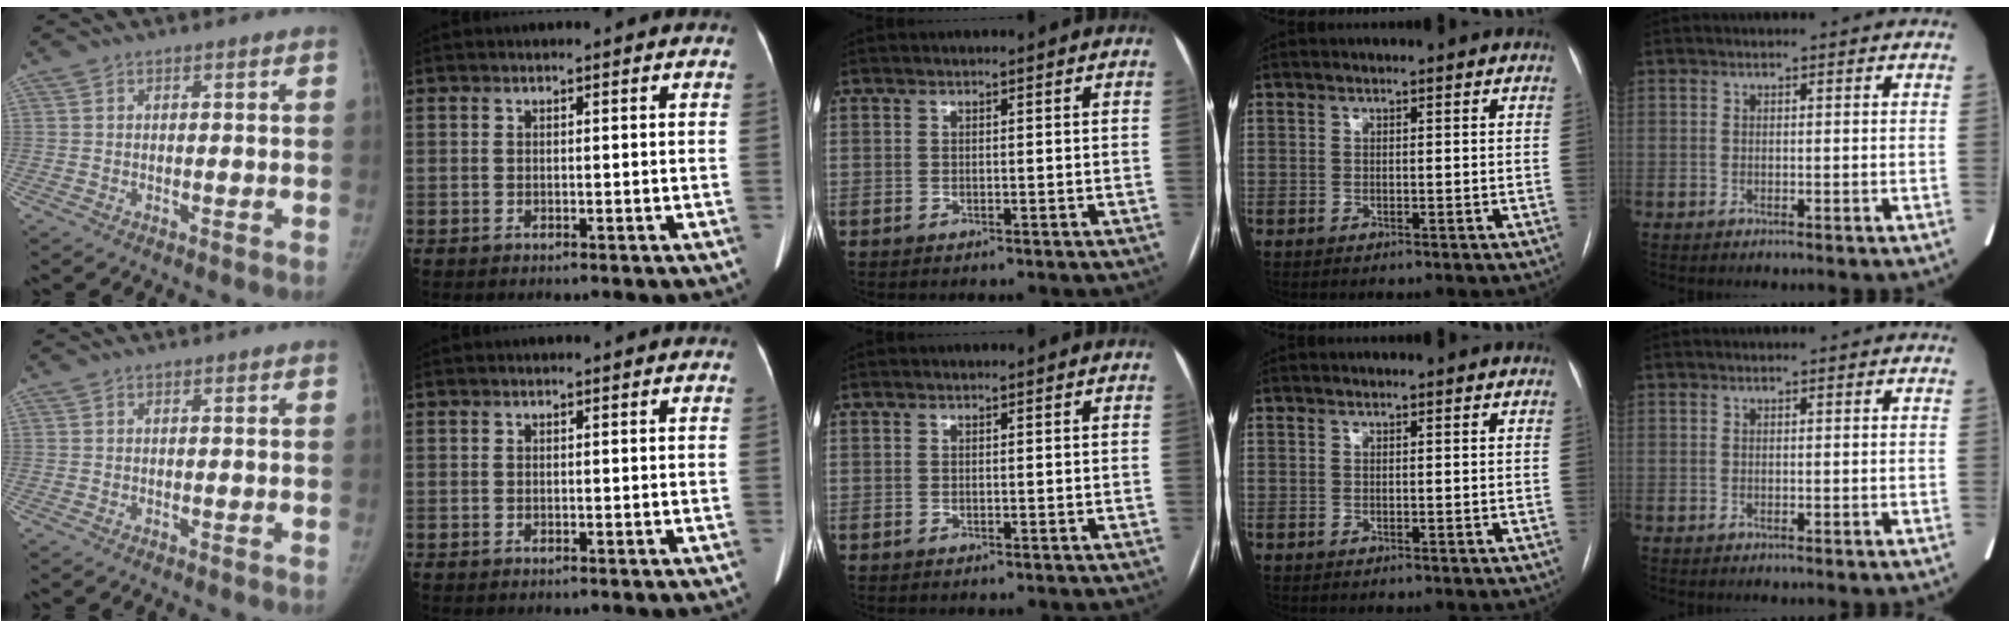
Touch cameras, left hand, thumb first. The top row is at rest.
{}